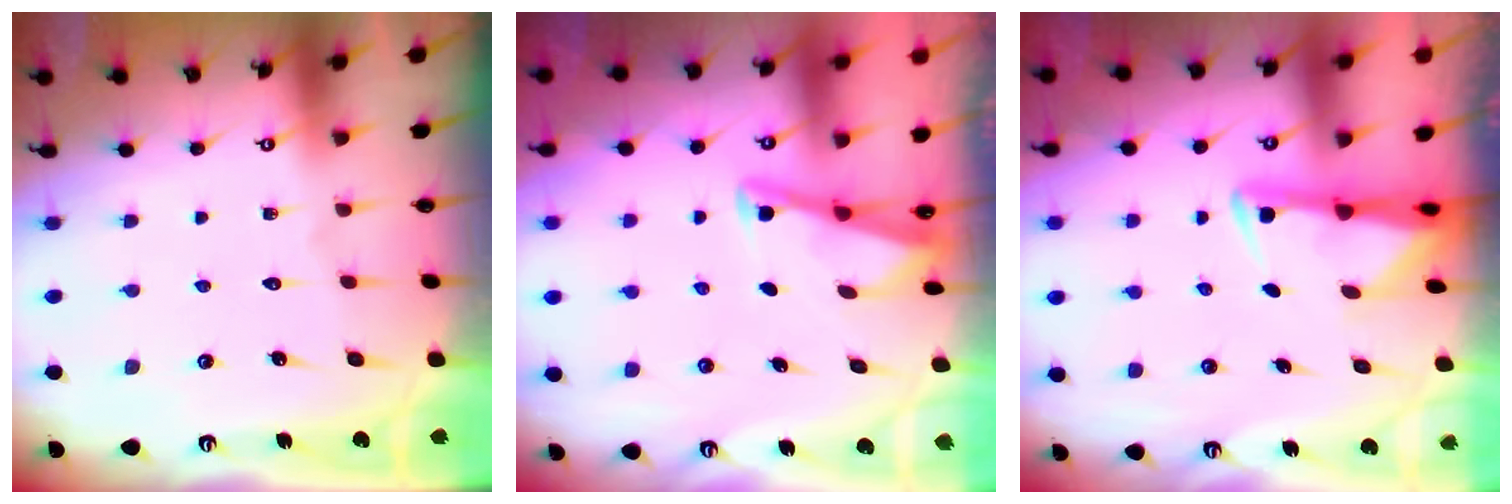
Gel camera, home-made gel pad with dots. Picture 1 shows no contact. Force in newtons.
{"total": 2.9, "press": 2.9, "slide": 0.3}
{"total": 2.9, "press": 2.8, "slide": 0.6}